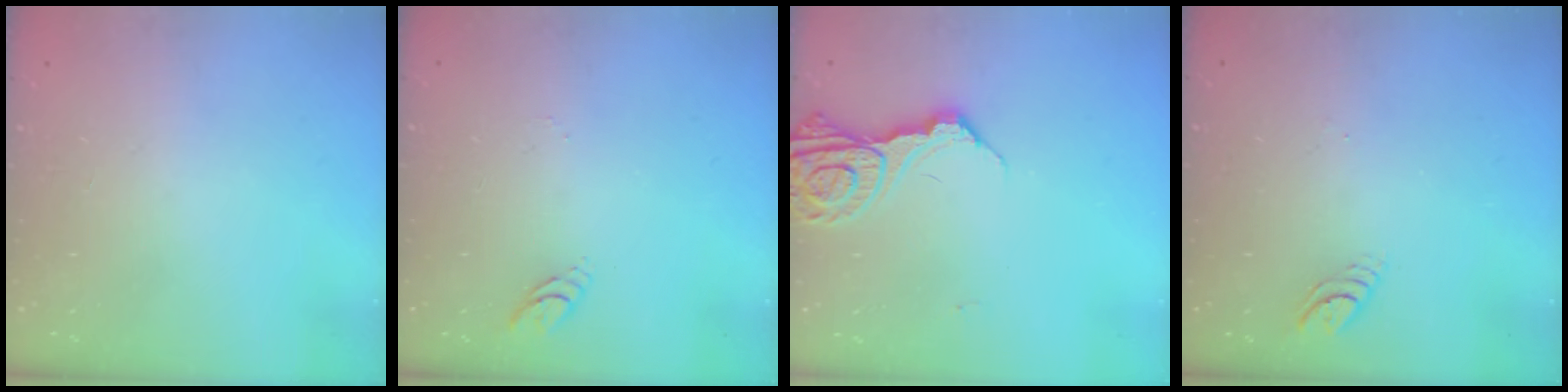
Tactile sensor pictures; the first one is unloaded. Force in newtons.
{"total": 4.6, "press": 4.5, "slide": 0.4}
{"total": 13.8, "press": 13.7, "slide": 1.6}
{"total": 3.9, "press": 3.9, "slide": 0.3}